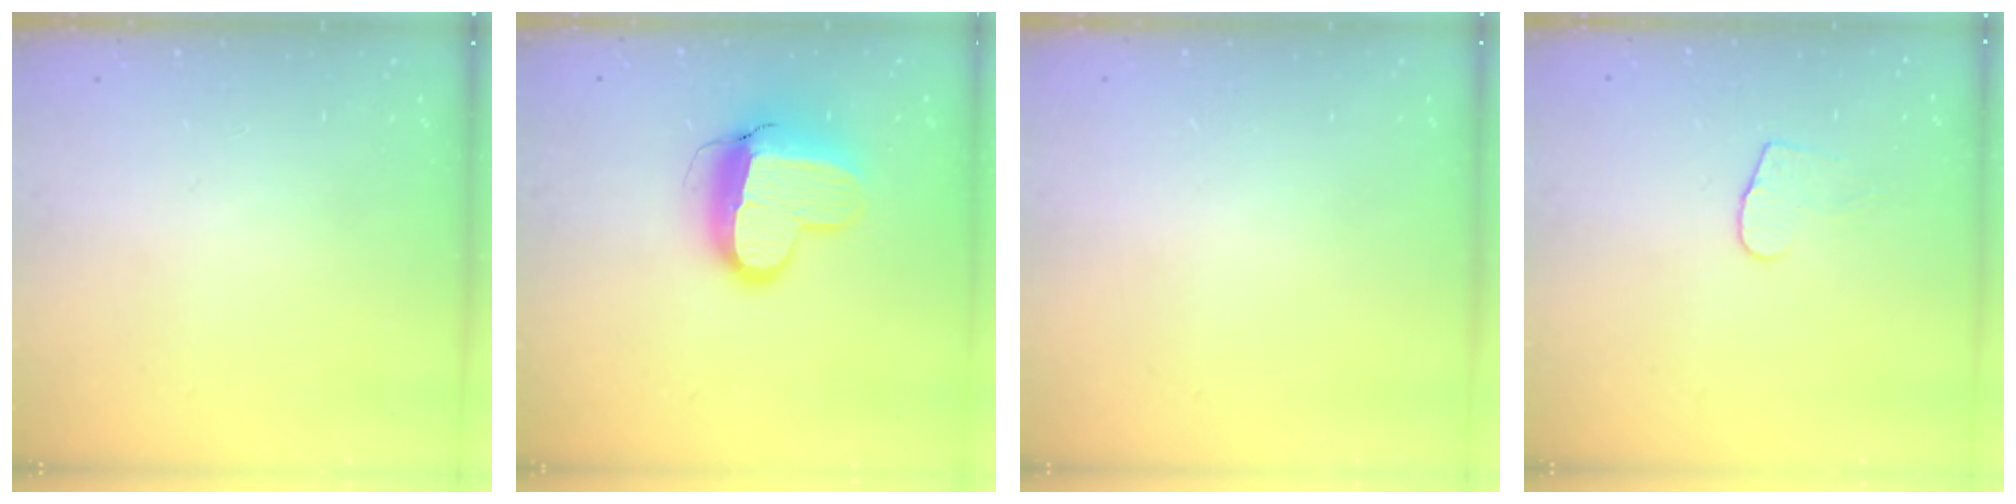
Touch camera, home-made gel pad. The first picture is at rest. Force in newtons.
{"total": 13.1, "press": 13.0, "slide": 1.3}
{"total": 0.6, "press": 0.5, "slide": 0.2}
{"total": 5.0, "press": 5.0, "slide": 0.4}